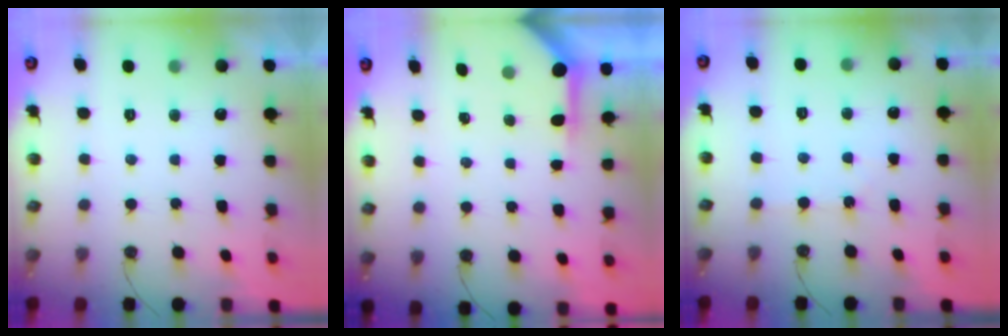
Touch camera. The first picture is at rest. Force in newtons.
{"total": 3.9, "press": 3.9, "slide": 0.3}
{"total": 2.9, "press": 2.8, "slide": 0.5}